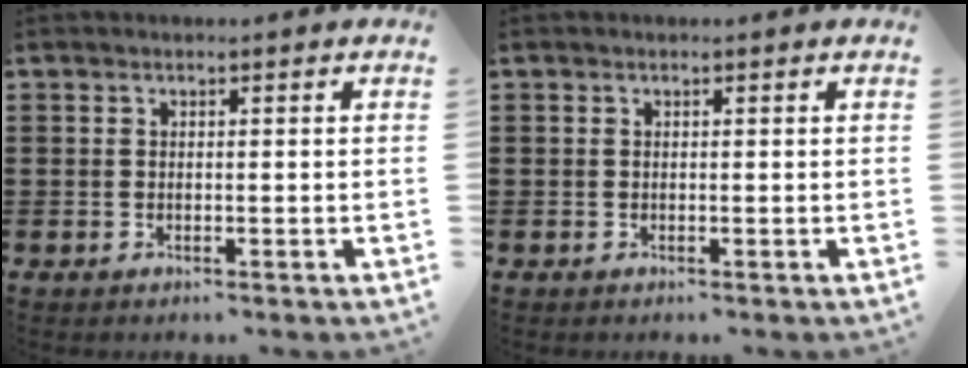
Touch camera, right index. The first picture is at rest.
{"total": 0.0}